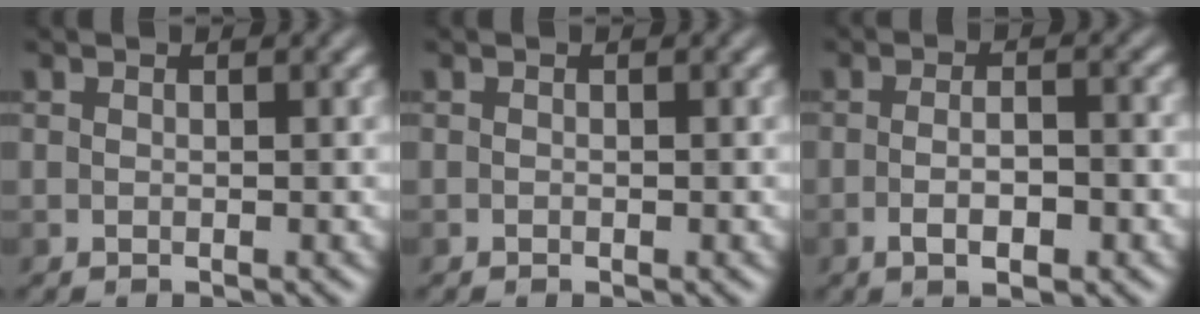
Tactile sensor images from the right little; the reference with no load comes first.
{"total": 0.0}
{"total": 3.7, "force": [-1.1, 1.2, 3.4], "torque": [-0.058, -0.006, -0.015]}